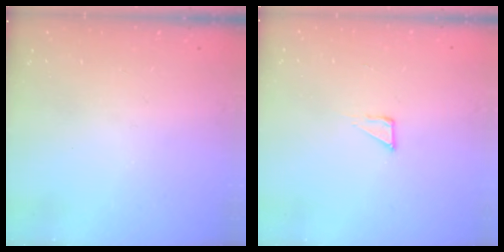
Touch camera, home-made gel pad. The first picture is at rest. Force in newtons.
{"total": 2.1, "press": 2.1, "slide": 0.1}